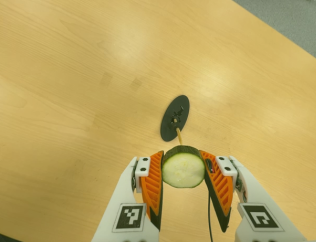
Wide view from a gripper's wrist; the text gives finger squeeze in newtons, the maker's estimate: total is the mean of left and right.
{"total": 12.1, "left": 10.6, "right": 13.7}